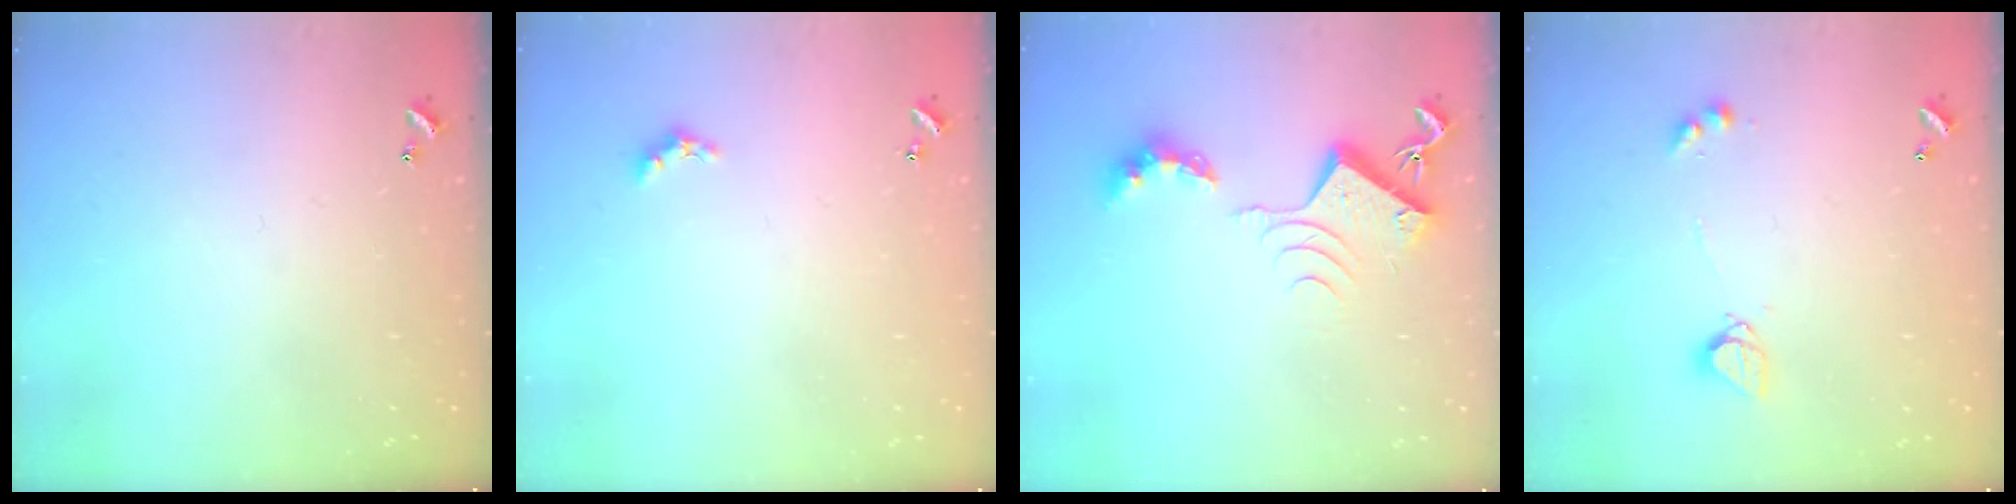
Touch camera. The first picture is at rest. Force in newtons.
{"total": 1.5, "press": 1.4, "slide": 0.4}
{"total": 9.2, "press": 9.2, "slide": 0.5}
{"total": 3.5, "press": 3.4, "slide": 0.5}